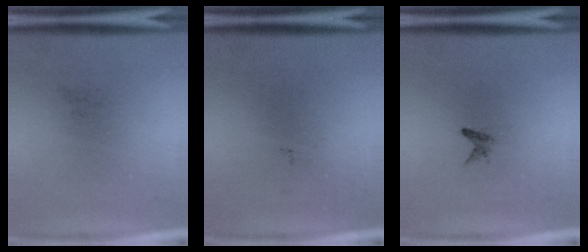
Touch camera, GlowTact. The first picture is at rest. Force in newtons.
{"total": 0.0}
{"total": 0.9}